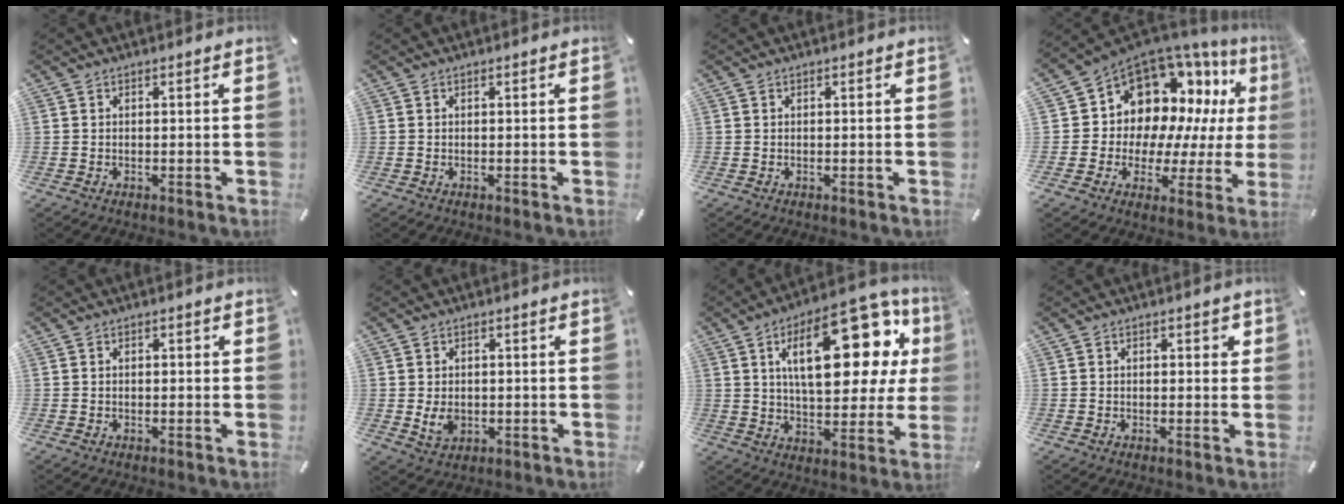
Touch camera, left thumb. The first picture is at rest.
{"total": 0.0}
{"total": 0.0}
{"total": 12.7, "force": [7.0, 9.9, 3.7], "torque": [-0.072, -0.081, 0.142]}
{"total": 0.8, "force": [0.0, 0.5, 0.6], "torque": [-0.012, 0.003, -0.002]}
{"total": 4.3, "force": [-0.3, 3.4, 2.5], "torque": [-0.049, -0.003, -0.006]}
{"total": 26.1, "force": [10.1, 11.9, 20.9], "torque": [-0.313, -0.048, 0.160]}
{"total": 1.6, "force": [0.3, 0.9, 1.3], "torque": [-0.018, 0.003, 0.002]}